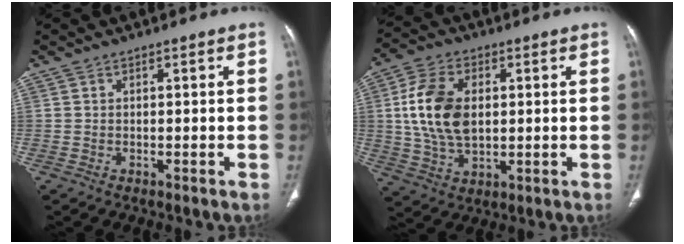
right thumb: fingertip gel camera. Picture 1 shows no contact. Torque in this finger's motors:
{"motor_torque": [1.04, 1.02, 1.41, -0.53, 0.14]}